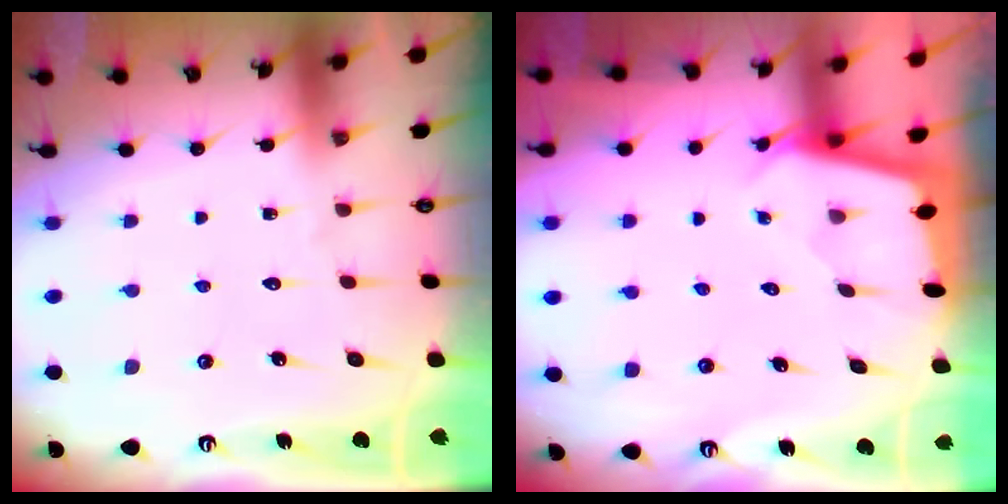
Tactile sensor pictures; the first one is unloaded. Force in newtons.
{"total": 1.8, "press": 1.7, "slide": 0.2}